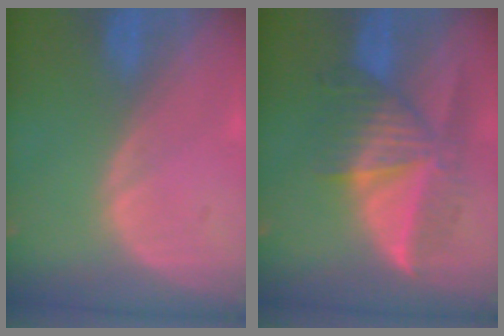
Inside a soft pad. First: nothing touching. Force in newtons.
{"total": 7.7, "press": 7.4, "slide": 2.0}